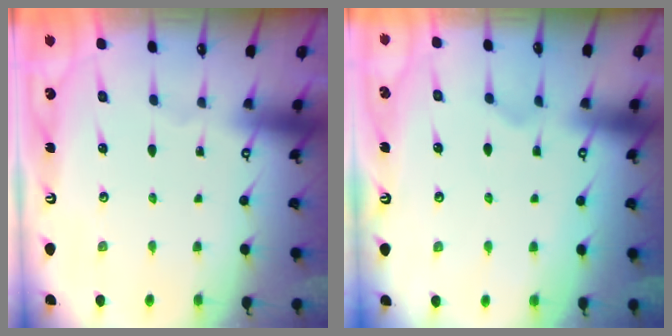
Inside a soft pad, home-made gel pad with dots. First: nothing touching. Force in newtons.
{"total": 0.7, "press": 0.0, "slide": 0.7}